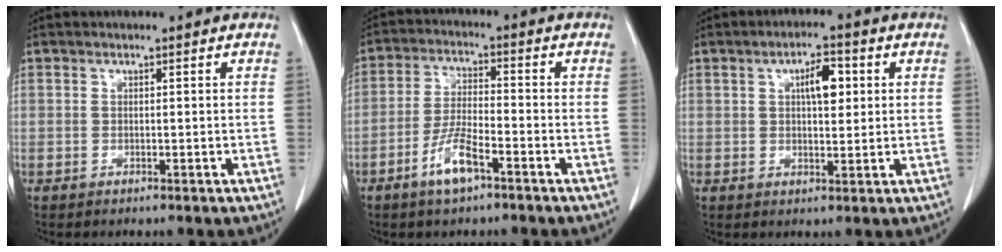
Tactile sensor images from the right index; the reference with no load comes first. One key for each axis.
{"total": 6.7, "fx": -3.9, "fy": 1.4, "fz": 5.2, "tx": -0.109, "ty": -0.003, "tz": -0.074}
{"total": 5.2, "fx": 1.6, "fy": 1.9, "fz": 4.6, "tx": -0.076, "ty": 0.009, "tz": 0.025}